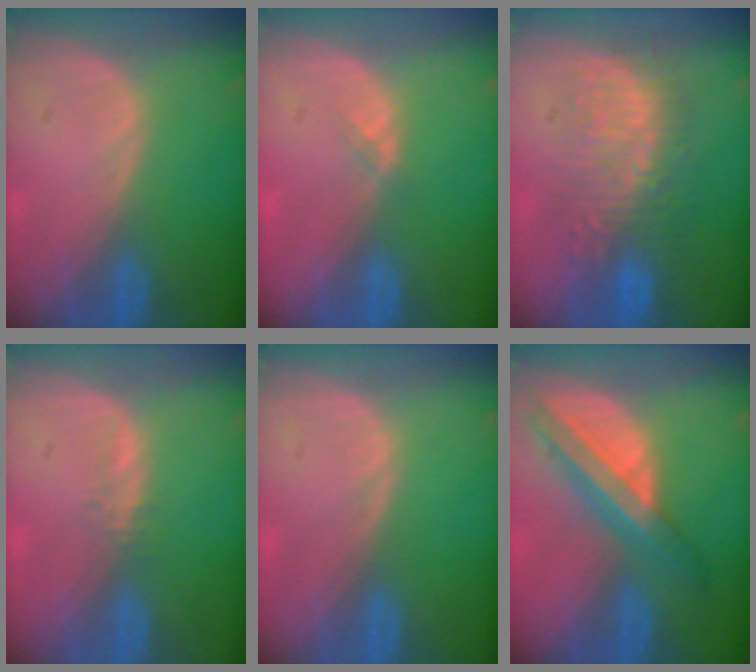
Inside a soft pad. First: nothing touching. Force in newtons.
{"total": 1.1, "press": 0.8, "slide": 0.7}
{"total": 8.7, "press": 8.6, "slide": 1.3}
{"total": 1.1, "press": 1.0, "slide": 0.5}
{"total": 0.0}
{"total": 8.2, "press": 6.9, "slide": 4.4}